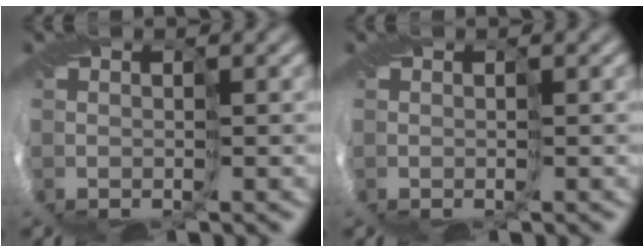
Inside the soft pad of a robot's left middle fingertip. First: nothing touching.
{"total": 0.0}